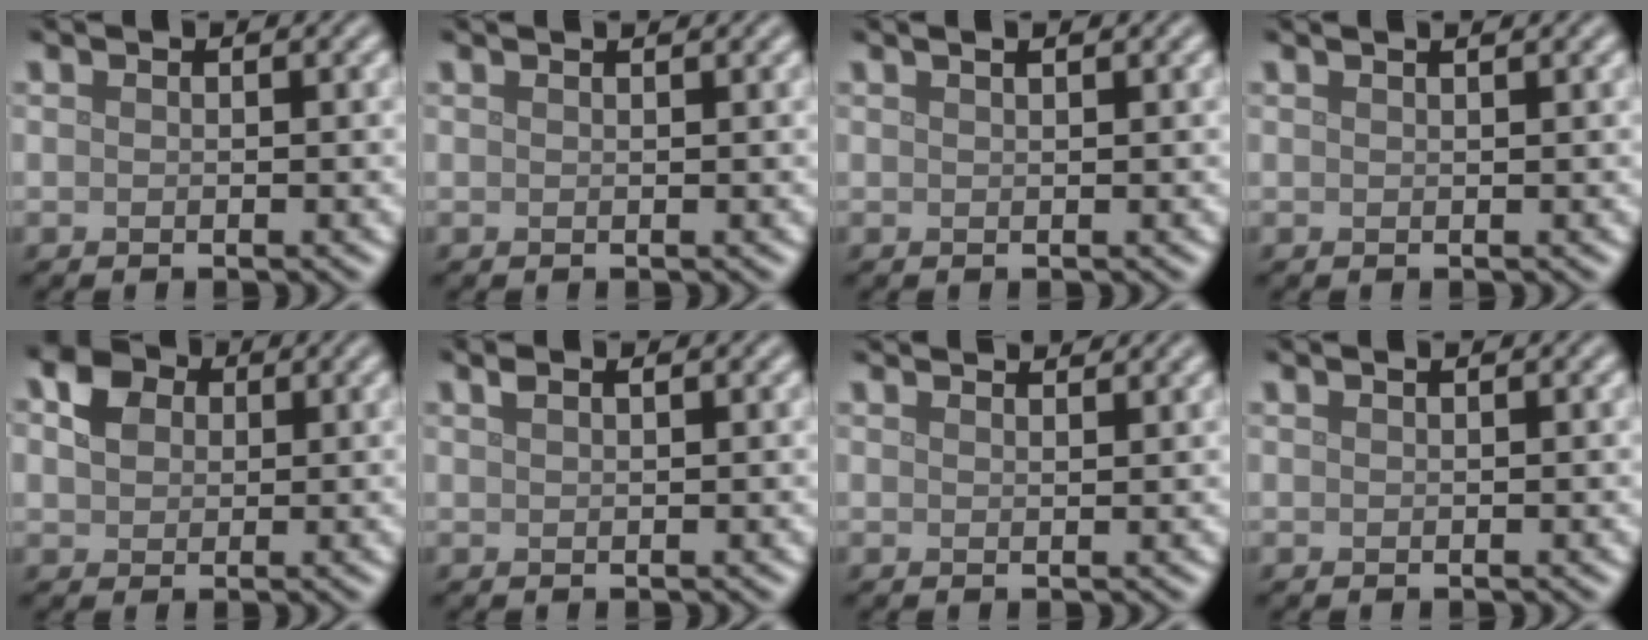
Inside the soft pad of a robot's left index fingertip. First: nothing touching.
{"total": 1.1, "force": [0.9, 0.3, 0.5], "torque": [-0.005, -0.001, 0.004]}
{"total": 1.2, "force": [0.8, 0.4, 0.8], "torque": [-0.005, -0.002, 0.005]}
{"total": 1.4, "force": [1.0, 0.5, 0.8], "torque": [-0.005, 0.001, 0.002]}
{"total": 3.1, "force": [1.0, 2.5, 1.6], "torque": [-0.035, 0.005, 0.013]}
{"total": 1.2, "force": [0.8, 0.3, 0.7], "torque": [-0.014, 0.005, 0.014]}
{"total": 3.0, "force": [2.8, 0.6, 1.1], "torque": [-0.006, 0.007, 0.019]}
{"total": 0.5, "force": [0.4, 0.1, 0.3], "torque": [-0.004, 0.002, 0.005]}